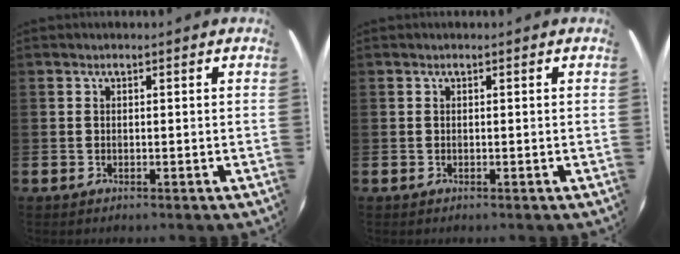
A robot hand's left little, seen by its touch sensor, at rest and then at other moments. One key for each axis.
{"total": 0.0}